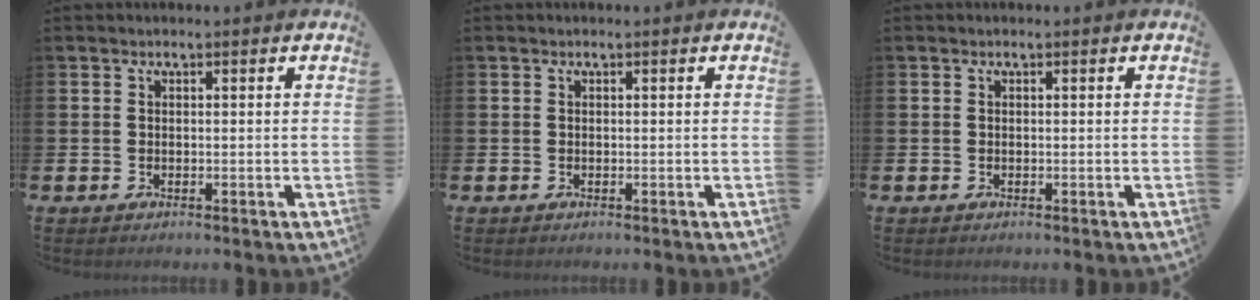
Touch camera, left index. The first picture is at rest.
{"total": 0.0}
{"total": 0.0}